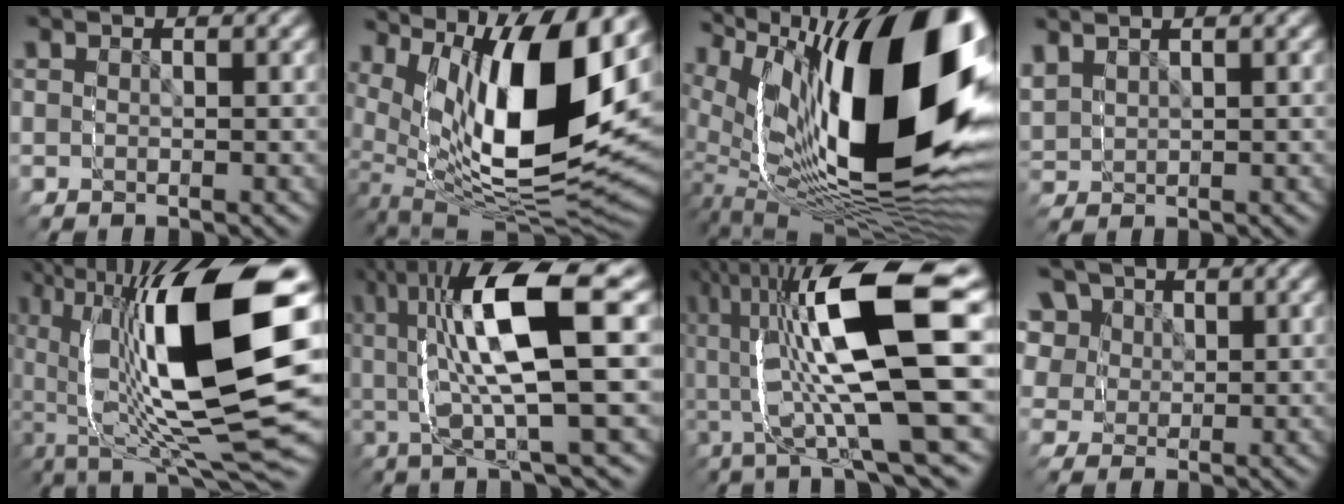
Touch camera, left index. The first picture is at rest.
{"total": 14.8, "force": [1.4, 9.7, 11.1], "torque": [-0.229, -0.015, 0.032]}
{"total": 21.5, "force": [-0.1, 11.5, 18.2], "torque": [-0.286, -0.005, 0.006]}
{"total": 2.7, "force": [1.1, 2.4, 0.3], "torque": [-0.038, -0.007, 0.027]}
{"total": 13.3, "force": [-0.6, 5.4, 12.1], "torque": [-0.175, 0.015, -0.008]}
{"total": 10.6, "force": [3.0, 4.8, 8.9], "torque": [-0.153, 0.028, 0.040]}
{"total": 12.5, "force": [1.3, 5.6, 11.1], "torque": [-0.197, 0.019, 0.015]}
{"total": 8.9, "force": [3.2, 7.9, 2.7], "torque": [-0.081, -0.023, 0.050]}